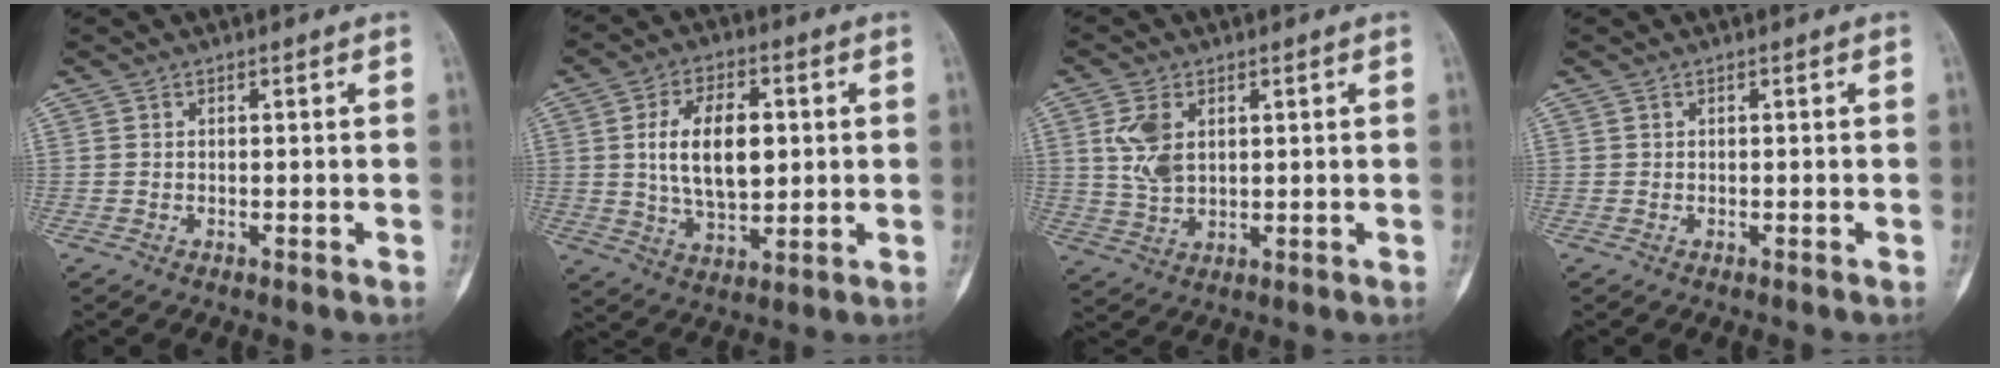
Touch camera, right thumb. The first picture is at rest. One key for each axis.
{"total": 12.9, "fx": 1.7, "fy": 7.2, "fz": 10.6, "tx": -0.168, "ty": -0.004, "tz": 0.033}
{"total": 7.1, "fx": 2.0, "fy": 4.4, "fz": 5.2, "tx": -0.101, "ty": -0.004, "tz": 0.046}
{"total": 0.0}